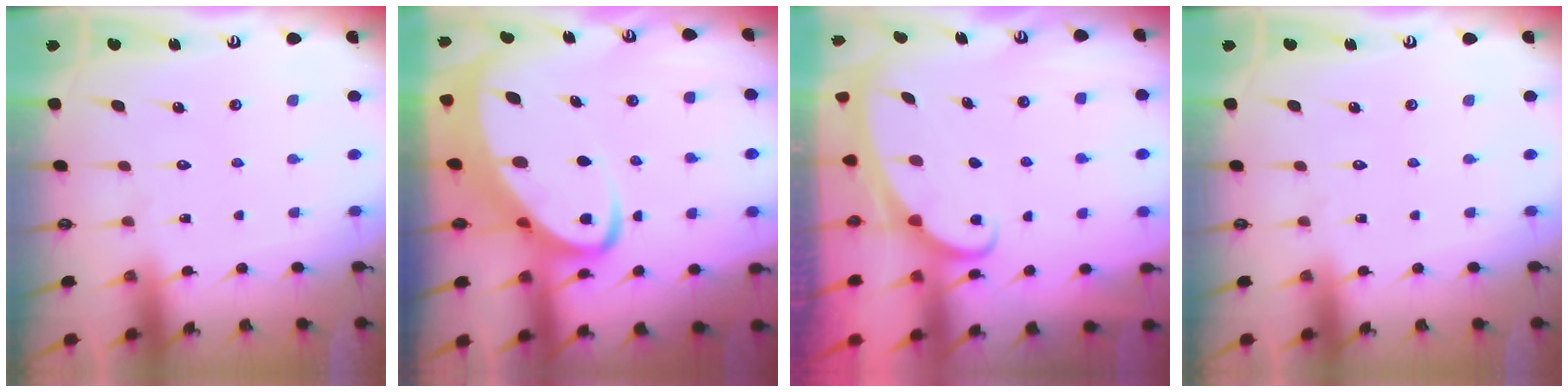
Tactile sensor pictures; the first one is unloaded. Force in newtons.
{"total": 7.0, "press": 6.9, "slide": 0.9}
{"total": 2.4, "press": 2.4, "slide": 0.3}
{"total": 0.0}